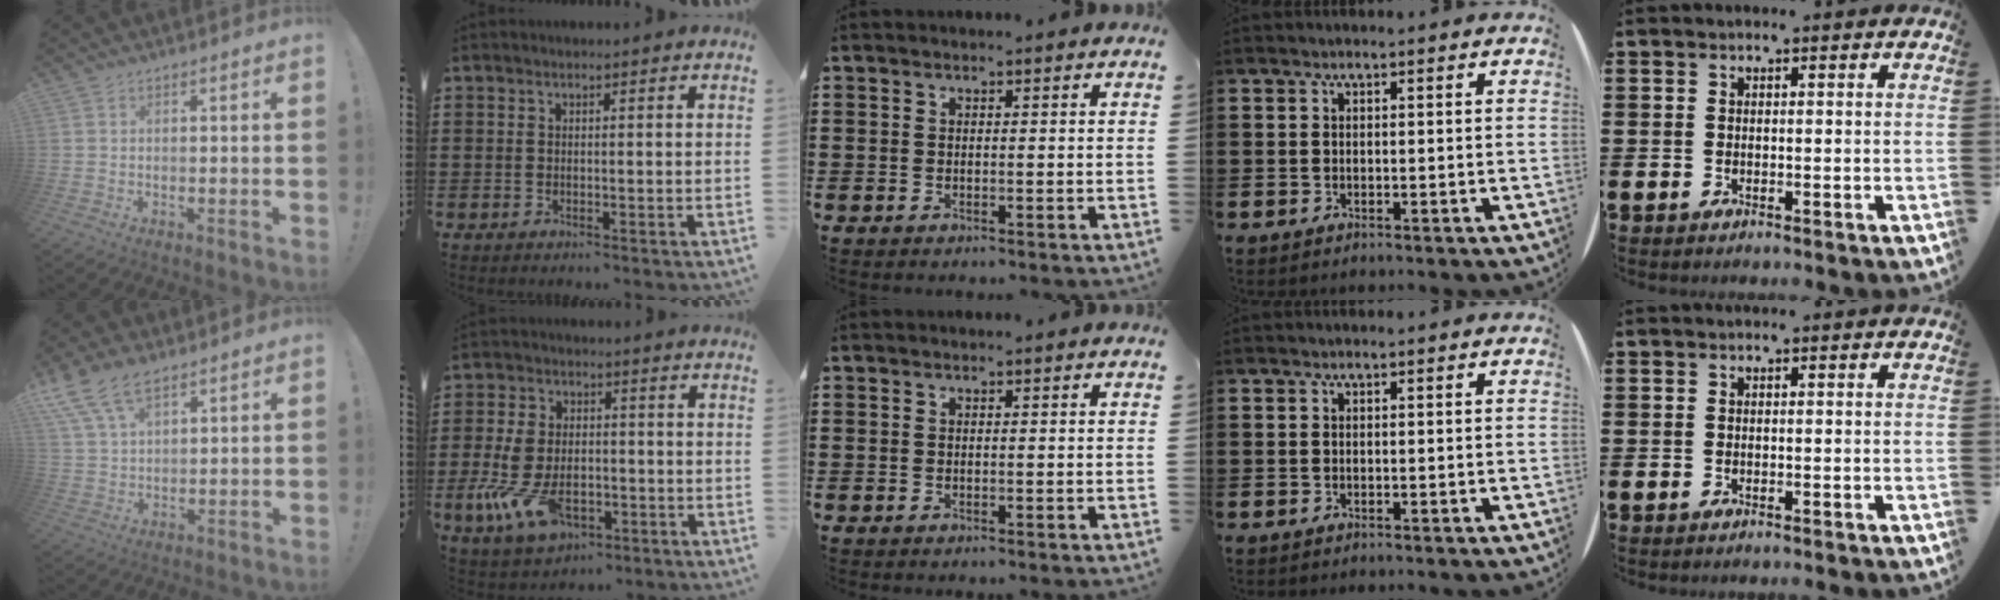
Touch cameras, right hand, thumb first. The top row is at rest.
{"thumb": {"total": 10.0, "force": [6.7, 4.8, 5.6], "torque": [-0.108, -0.022, 0.133]}, "index": {"total": 9.8, "force": [-3.2, 5.6, 7.3], "torque": [-0.185, -0.004, -0.062]}}